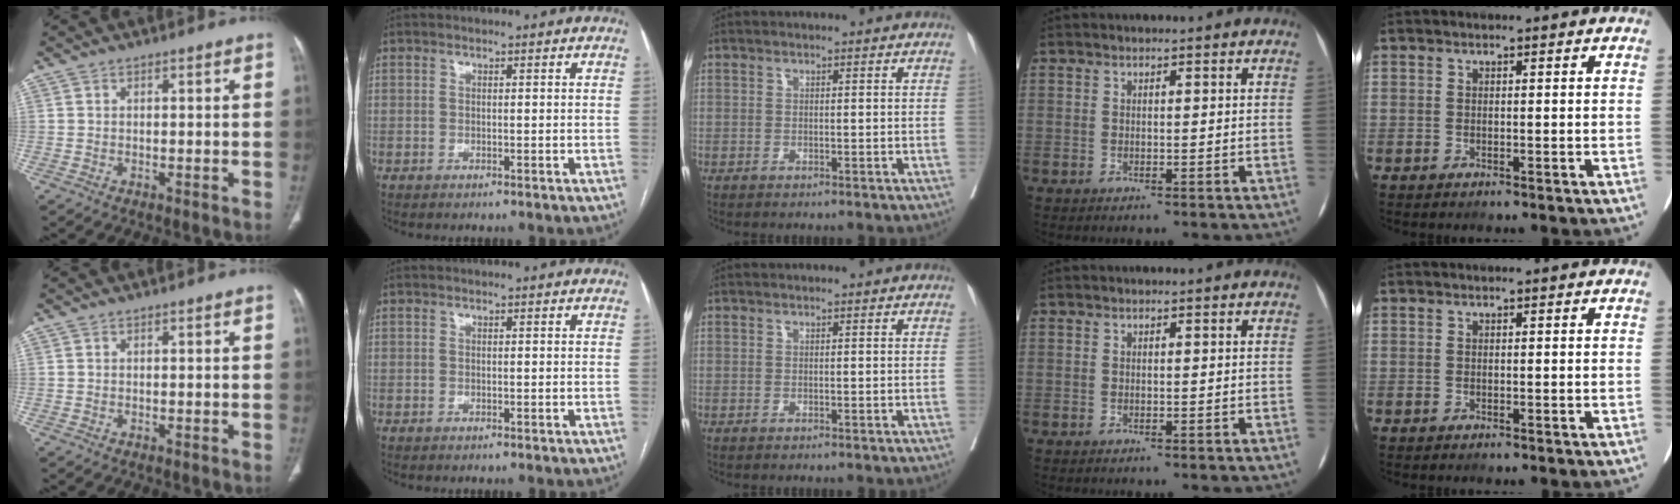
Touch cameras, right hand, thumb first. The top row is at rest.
{}